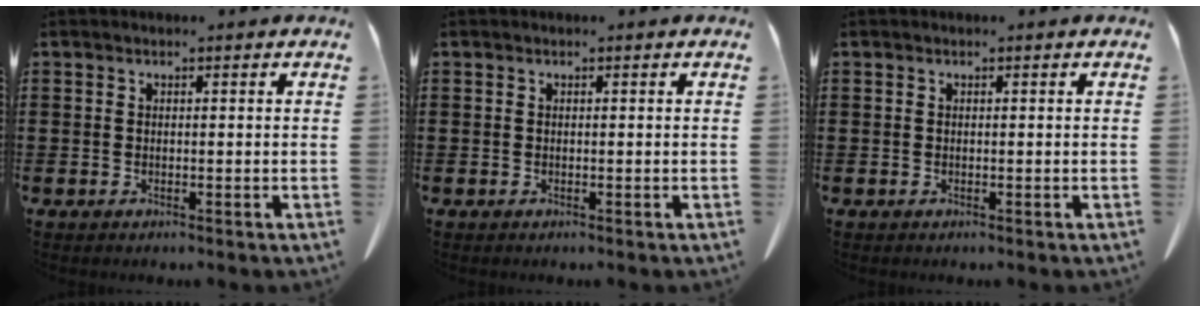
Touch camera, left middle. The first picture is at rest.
{"total": 0.0}
{"total": 0.0}